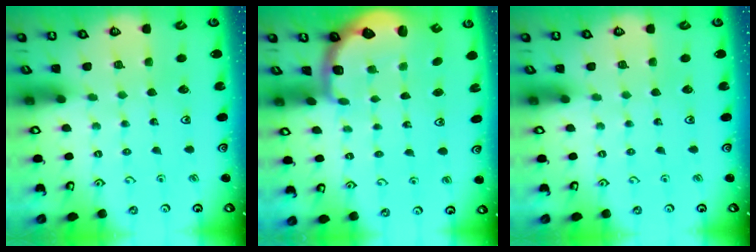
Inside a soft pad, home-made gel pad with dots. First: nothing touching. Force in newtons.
{"total": 2.9, "press": 1.8, "slide": 2.2}
{"total": 0.0}